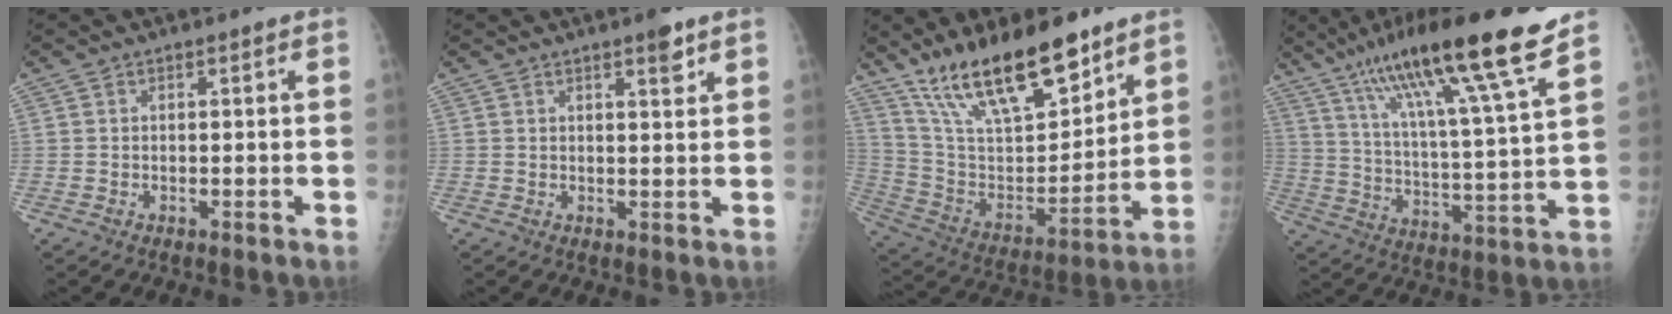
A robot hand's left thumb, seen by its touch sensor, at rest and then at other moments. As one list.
[{"total": 3.0, "force": [2.0, 1.0, 2.0], "torque": [-0.018, -0.010, 0.025]}, {"total": 22.0, "force": [15.6, 7.6, 13.5], "torque": [-0.196, -0.073, 0.285]}, {"total": 21.6, "force": [14.6, 1.3, 15.8], "torque": [-0.253, -0.045, 0.247]}]